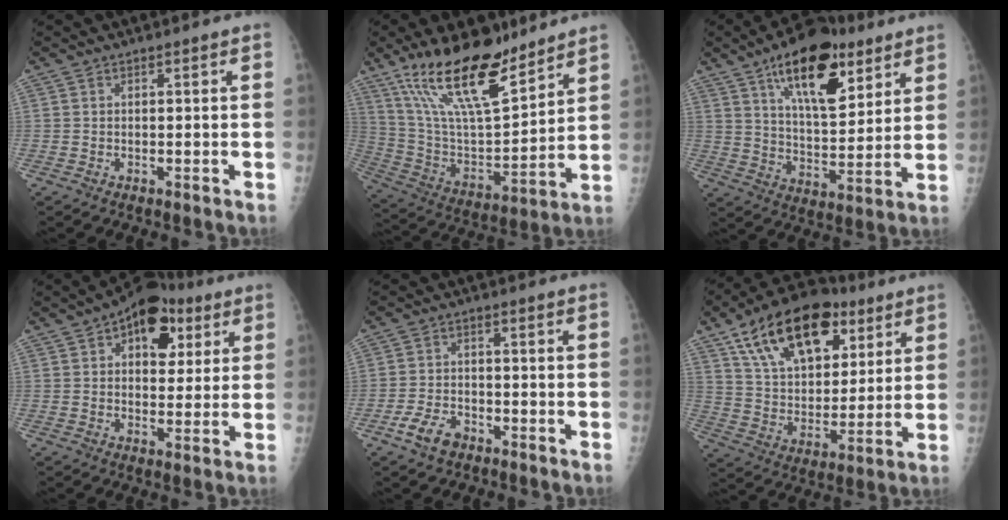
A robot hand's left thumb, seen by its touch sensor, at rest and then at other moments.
{"total": 21.2, "force": [14.9, 6.9, 13.3], "torque": [-0.209, -0.075, 0.276]}
{"total": 21.4, "force": [11.5, 9.2, 15.6], "torque": [-0.222, -0.044, 0.196]}
{"total": 12.3, "force": [5.3, 7.6, 8.1], "torque": [-0.069, 0.001, 0.071]}
{"total": 5.5, "force": [-3.4, 3.2, 2.9], "torque": [-0.055, 0.018, -0.061]}
{"total": 23.2, "force": [11.9, 13.2, 14.9], "torque": [-0.216, -0.020, 0.201]}